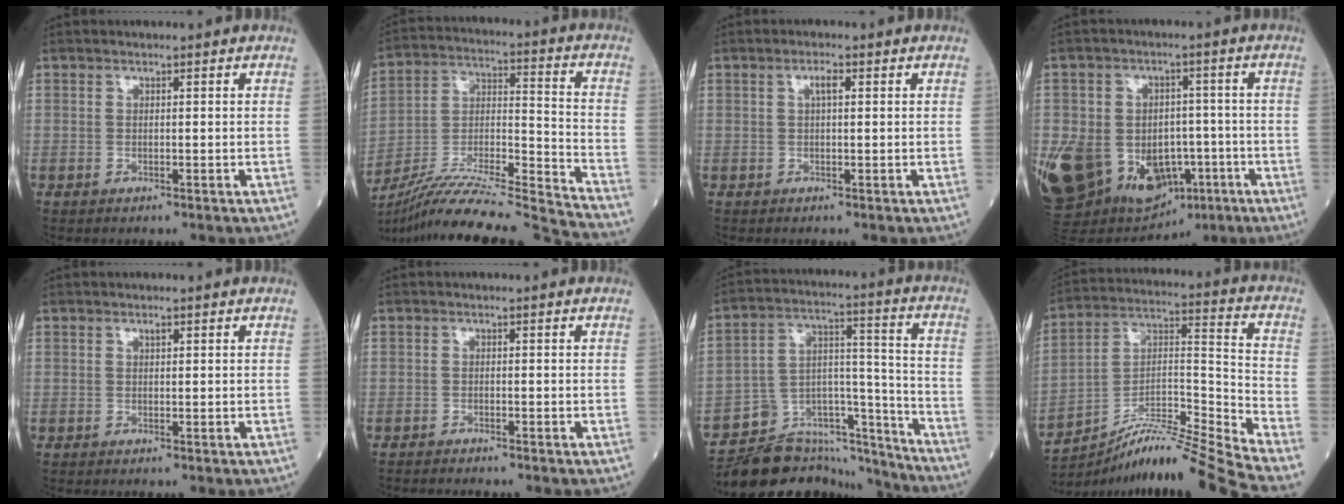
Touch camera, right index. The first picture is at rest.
{"total": 23.6, "force": [-22.1, -1.8, 8.2], "torque": [-0.145, -0.017, -0.363]}
{"total": 1.6, "force": [0.7, 0.3, 1.4], "torque": [-0.029, 0.006, 0.010]}
{"total": 23.7, "force": [-7.9, 16.8, 14.8], "torque": [-0.343, 0.001, -0.105]}
{"total": 0.5, "force": [0.5, 0.1, 0.2], "torque": [-0.011, 0.002, 0.008]}
{"total": 2.1, "force": [-2.0, -0.2, 0.6], "torque": [-0.010, -0.004, -0.031]}
{"total": 17.6, "force": [-16.8, 4.3, 2.8], "torque": [-0.035, 0.061, -0.265]}
{"total": 15.7, "force": [-13.7, -3.3, 6.8], "torque": [-0.108, 0.028, -0.240]}